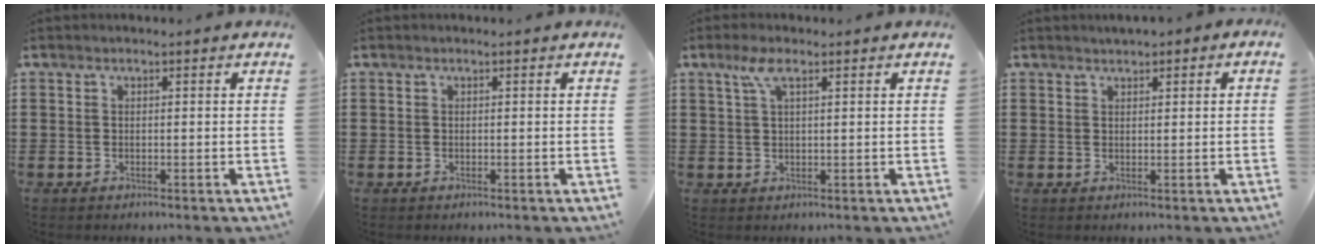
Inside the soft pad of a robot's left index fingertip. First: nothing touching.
{"total": 0.0}
{"total": 3.6, "force": [1.8, 1.0, 3.0], "torque": [-0.066, 0.008, 0.030]}
{"total": 0.9, "force": [0.7, 0.4, 0.3], "torque": [-0.007, 0.005, 0.013]}